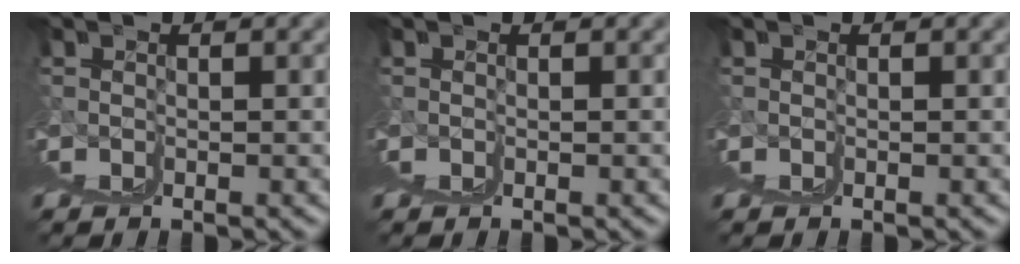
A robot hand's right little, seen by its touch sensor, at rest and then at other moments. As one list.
[{"total": 0.0}, {"total": 0.0}]